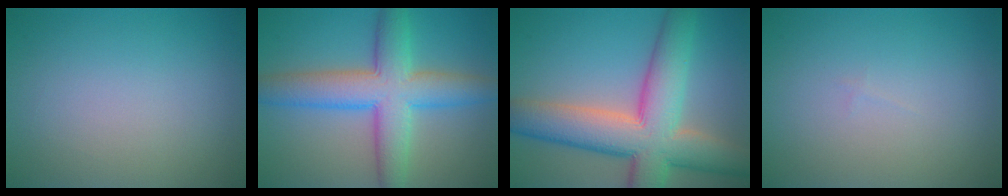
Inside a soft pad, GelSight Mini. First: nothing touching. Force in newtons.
{"total": 7.9, "press": 7.9, "slide": 0.1}
{"total": 10.9, "press": 10.9, "slide": 0.5}
{"total": 0.0}